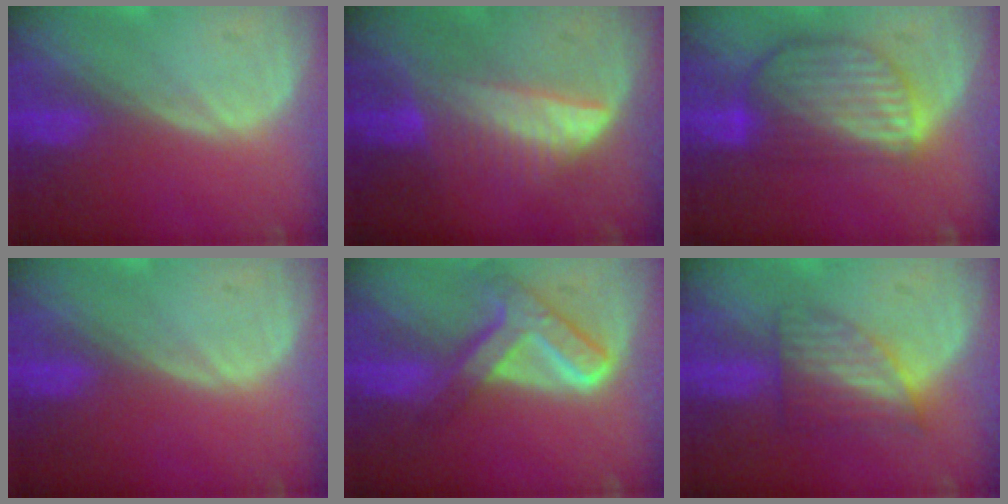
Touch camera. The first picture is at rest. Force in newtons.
{"total": 6.4, "press": 6.2, "slide": 1.6}
{"total": 8.9, "press": 7.7, "slide": 4.4}
{"total": 0.0}
{"total": 7.7, "press": 6.5, "slide": 4.1}
{"total": 6.3, "press": 5.6, "slide": 2.8}